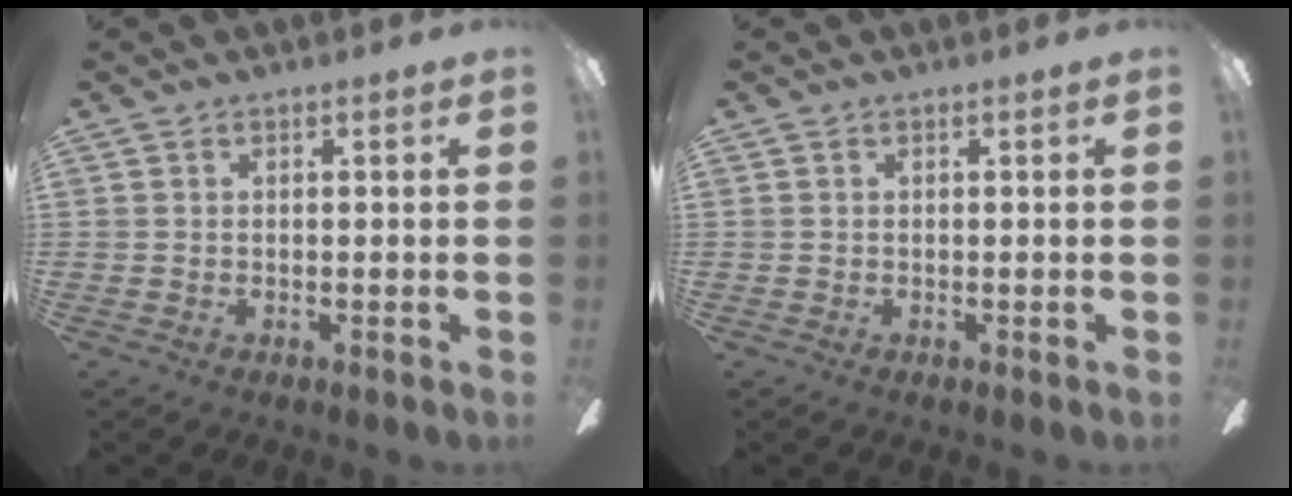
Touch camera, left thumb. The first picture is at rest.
{"total": 0.0}